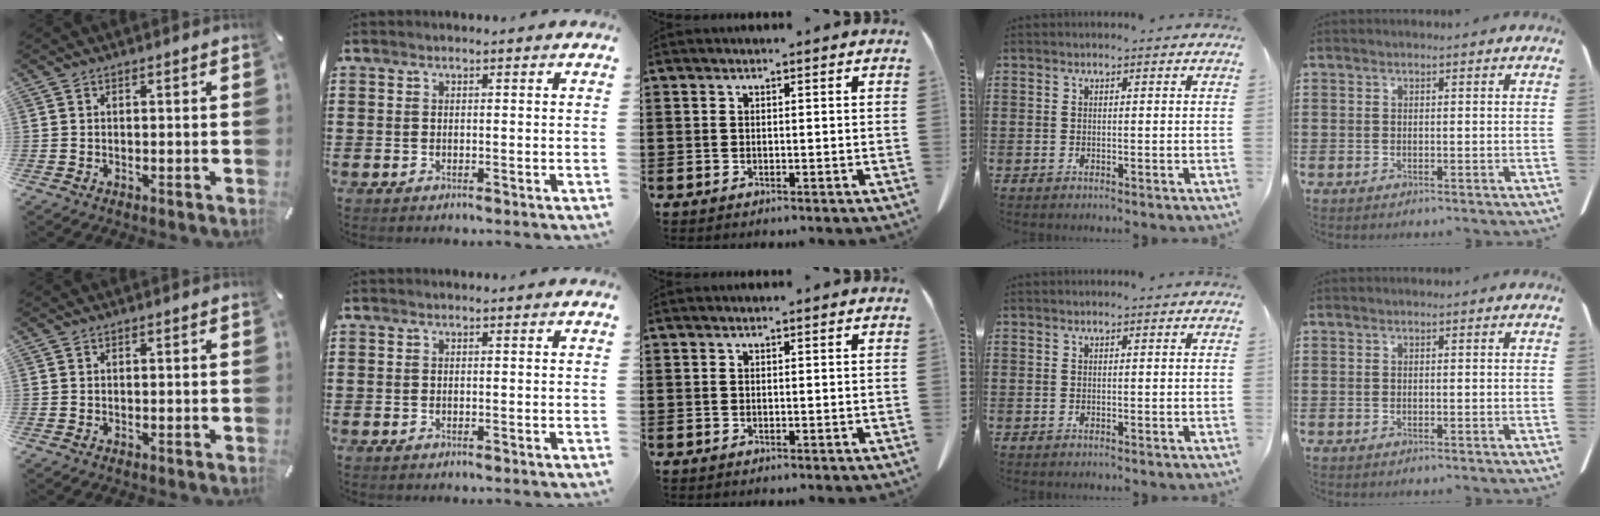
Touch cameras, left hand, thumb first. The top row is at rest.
{}